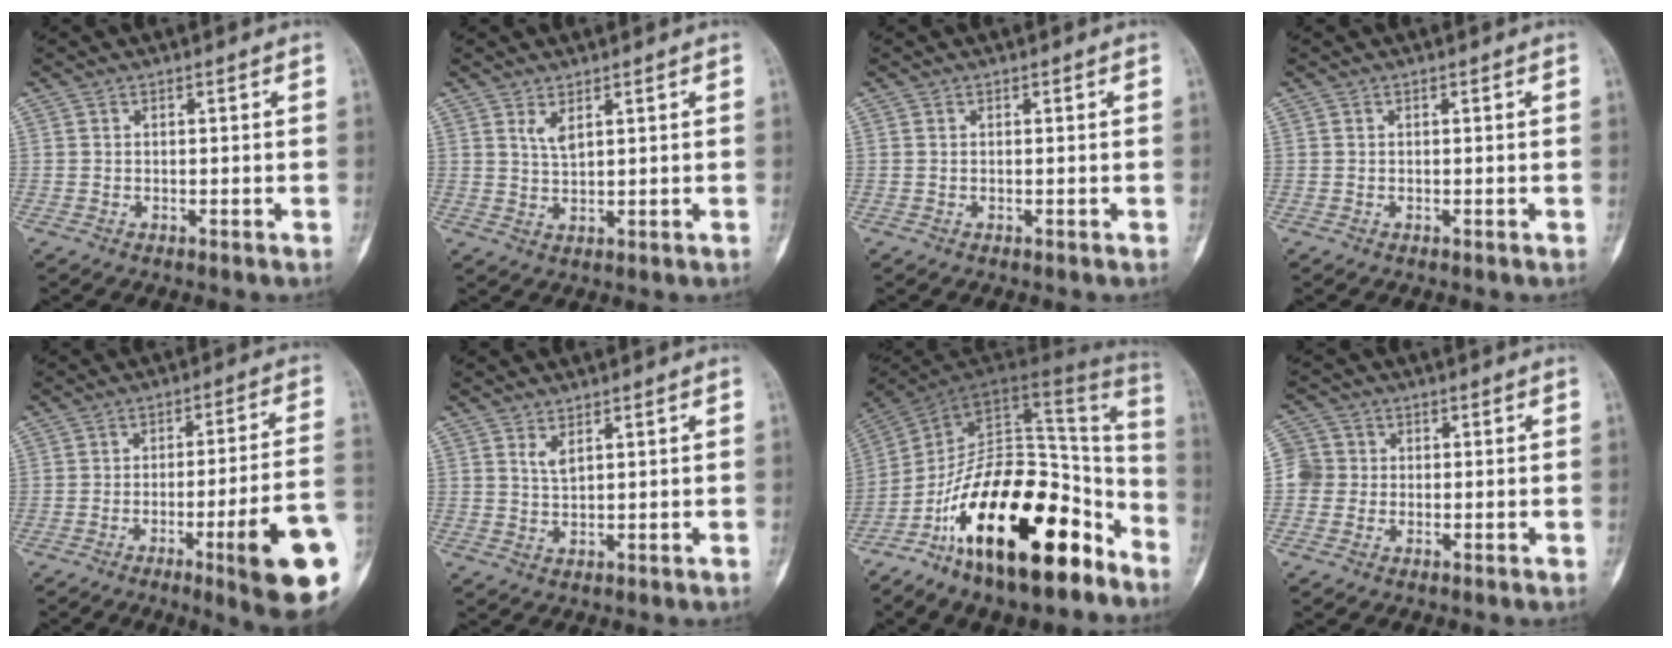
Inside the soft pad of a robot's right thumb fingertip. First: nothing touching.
{"total": 2.4, "force": [1.5, 0.9, 1.7], "torque": [-0.034, -0.010, 0.036]}
{"total": 0.0}
{"total": 0.0}
{"total": 17.2, "force": [-6.2, 1.9, 15.9], "torque": [-0.180, 0.017, -0.082]}
{"total": 1.9, "force": [1.3, 0.8, 1.2], "torque": [-0.025, -0.008, 0.030]}
{"total": 28.5, "force": [-15.8, 13.2, 19.7], "torque": [-0.262, 0.102, -0.260]}
{"total": 4.4, "force": [-0.3, 4.3, 0.7], "torque": [0.011, 0.010, -0.018]}